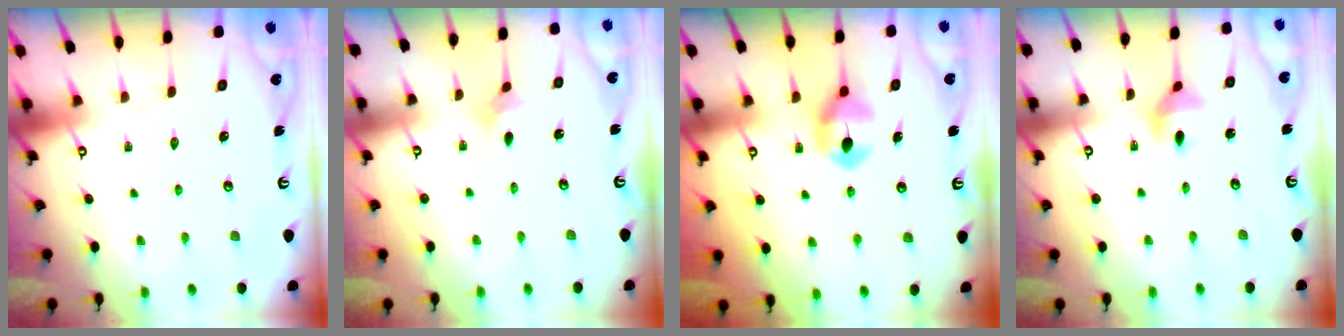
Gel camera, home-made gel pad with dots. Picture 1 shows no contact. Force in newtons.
{"total": 2.8, "press": 2.7, "slide": 0.6}
{"total": 7.1, "press": 7.1, "slide": 0.4}
{"total": 3.8, "press": 3.8, "slide": 0.6}